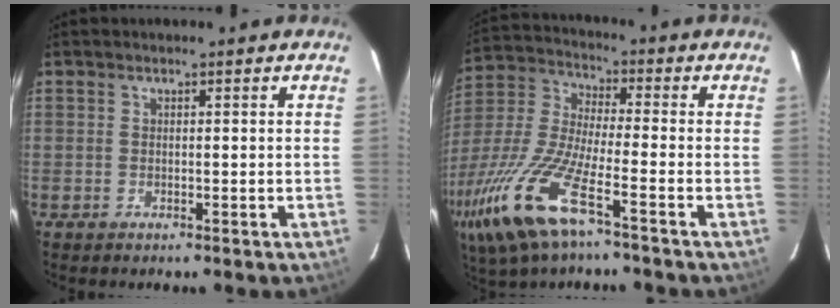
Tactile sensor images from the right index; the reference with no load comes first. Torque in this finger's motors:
{"motor_torque": [1.23, -0.91, 0.71, 0.21]}